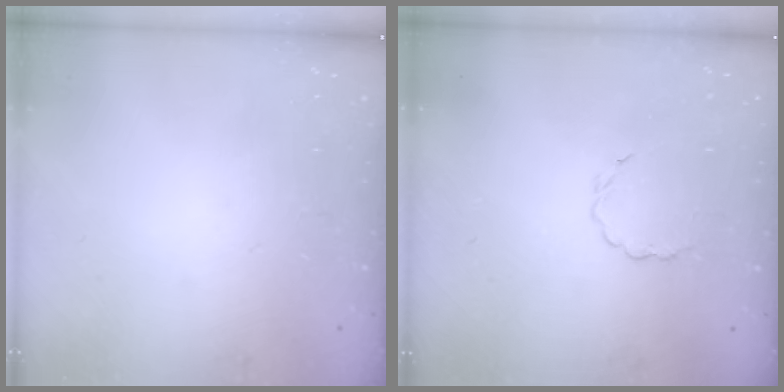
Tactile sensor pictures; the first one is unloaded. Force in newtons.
{"total": 2.7, "press": 2.5, "slide": 1.0}